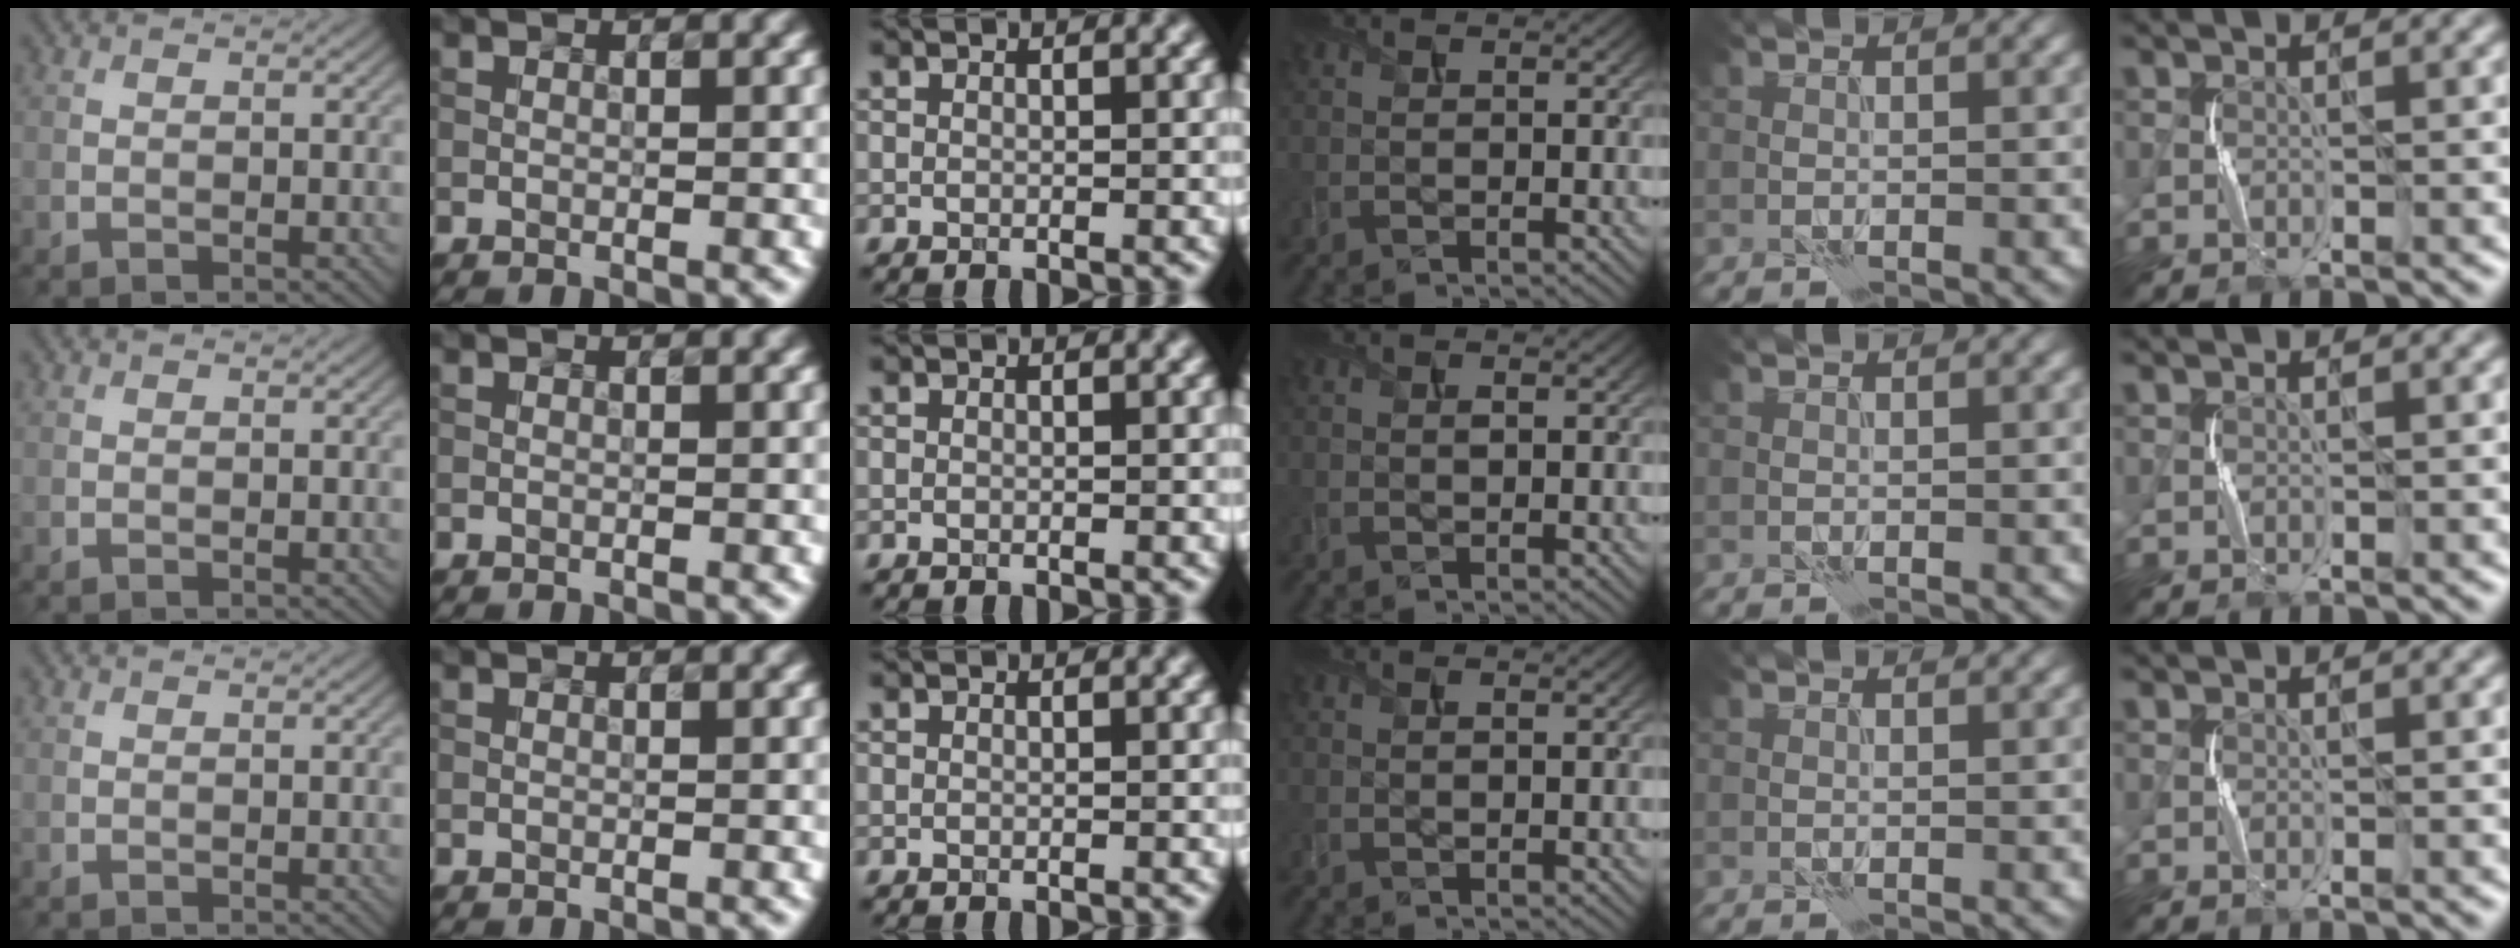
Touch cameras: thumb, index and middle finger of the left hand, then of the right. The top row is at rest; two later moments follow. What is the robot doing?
{"motion": "squeeze", "object": "paper clamp"}